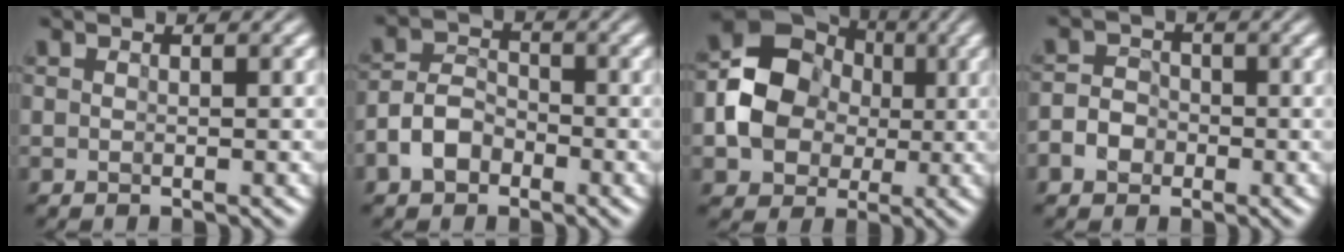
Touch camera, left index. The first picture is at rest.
{"total": 3.6, "force": [-2.1, 2.2, 1.9], "torque": [-0.042, 0.008, -0.039]}
{"total": 7.3, "force": [-0.6, 6.1, 4.1], "torque": [-0.074, 0.005, -0.021]}
{"total": 3.2, "force": [-1.3, 2.5, 1.4], "torque": [-0.010, 0.005, -0.025]}